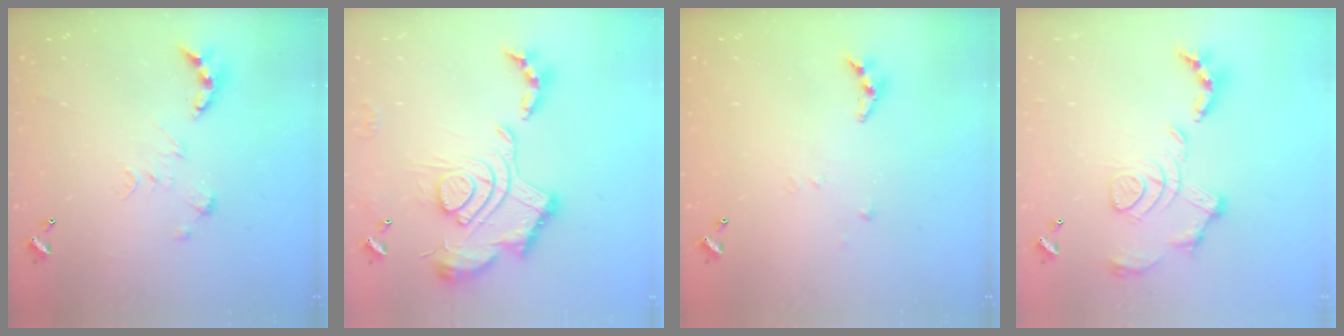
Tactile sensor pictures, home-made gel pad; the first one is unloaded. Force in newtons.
{"total": 2.5, "press": 1.9, "slide": 1.7}
{"total": 4.7, "press": 4.7, "slide": 0.3}
{"total": 1.7, "press": 1.1, "slide": 1.3}